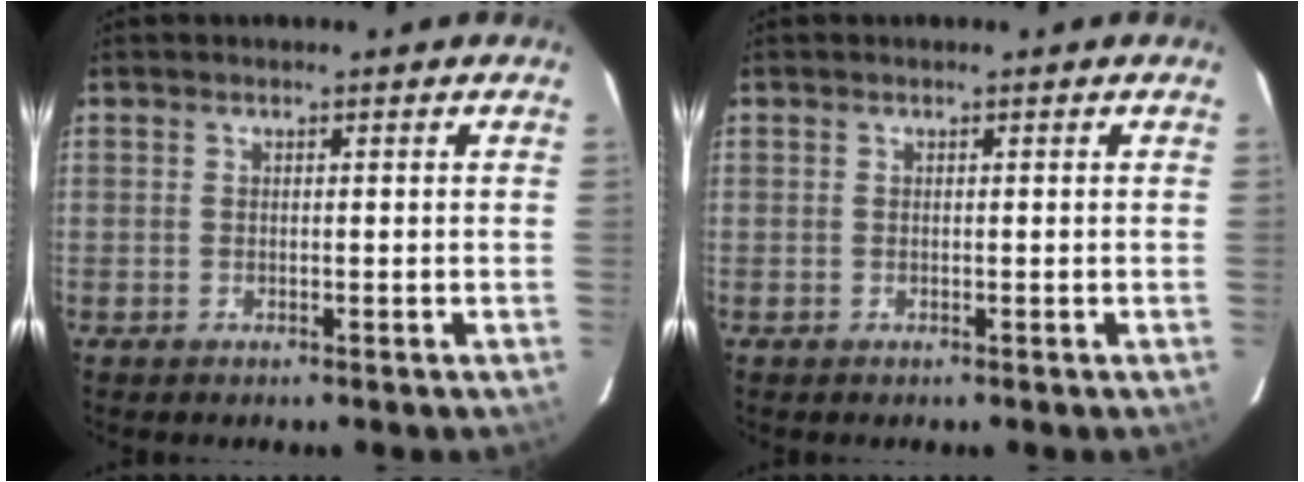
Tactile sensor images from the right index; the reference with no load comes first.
{"total": 0.0}